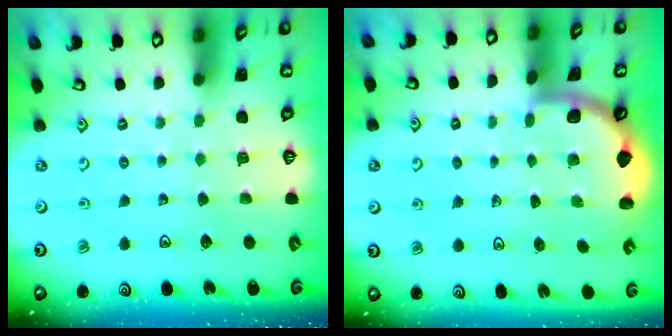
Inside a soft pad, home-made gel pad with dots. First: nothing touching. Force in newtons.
{"total": 1.7, "press": 1.7, "slide": 0.1}